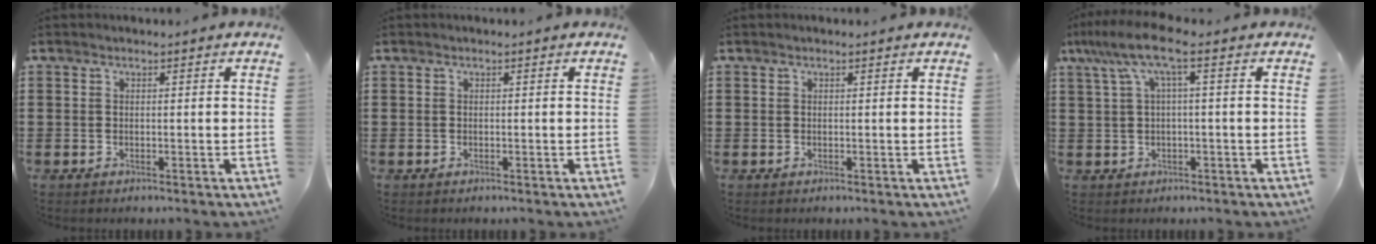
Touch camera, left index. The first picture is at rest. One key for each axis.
{"total": 0.0}
{"total": 0.0}
{"total": 6.6, "fx": 1.6, "fy": 0.9, "fz": 6.4, "tx": -0.139, "ty": -0.003, "tz": 0.021}